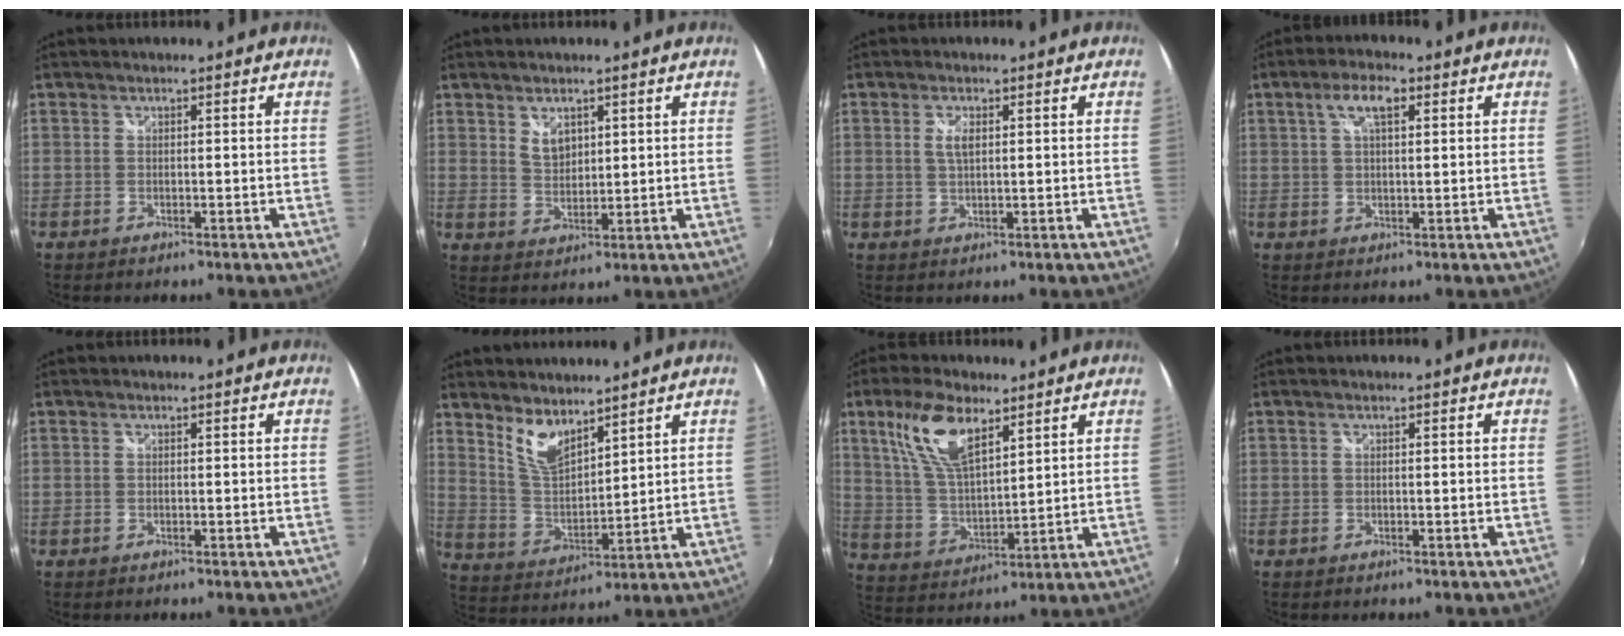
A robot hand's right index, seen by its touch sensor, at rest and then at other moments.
{"total": 3.9, "force": [2.0, 2.5, 2.2], "torque": [-0.030, 0.000, 0.037]}
{"total": 2.5, "force": [0.7, 1.0, 2.2], "torque": [-0.041, 0.000, 0.011]}
{"total": 5.0, "force": [2.1, 1.9, 4.2], "torque": [-0.075, 0.011, 0.036]}
{"total": 0.0}
{"total": 8.0, "force": [6.0, 3.0, 4.4], "torque": [-0.083, -0.004, 0.122]}
{"total": 12.6, "force": [7.0, 5.1, 9.1], "torque": [-0.179, 0.013, 0.145]}
{"total": 0.0}